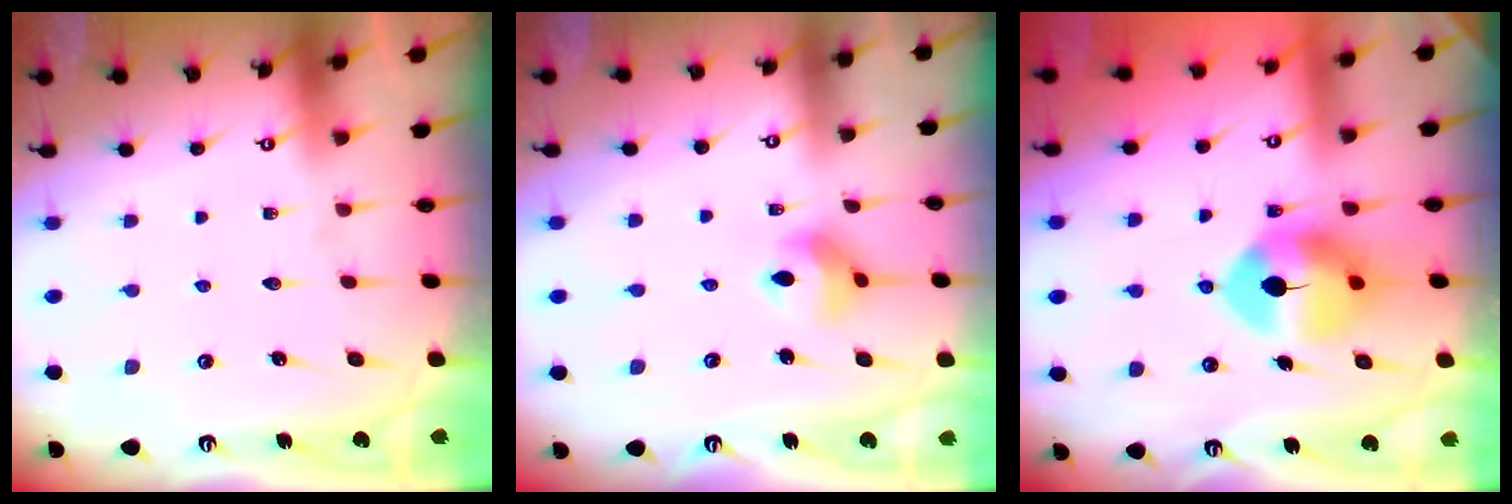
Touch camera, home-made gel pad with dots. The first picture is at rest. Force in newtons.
{"total": 8.8, "press": 8.5, "slide": 2.2}
{"total": 9.5, "press": 9.4, "slide": 1.0}